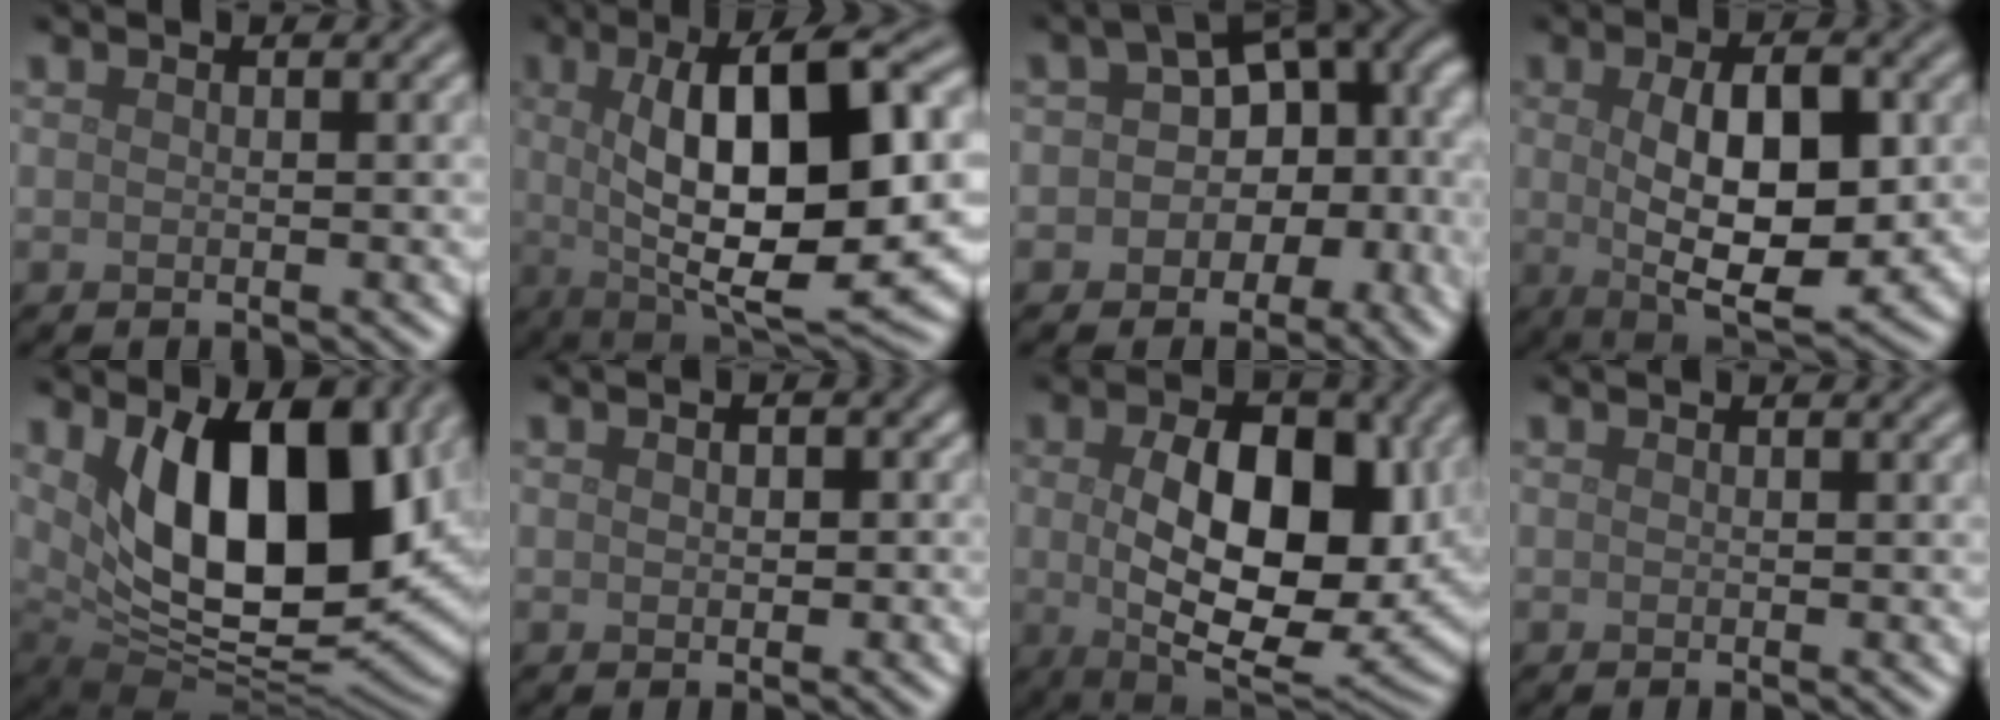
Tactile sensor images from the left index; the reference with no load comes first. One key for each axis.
{"total": 14.3, "fx": 1.6, "fy": 4.8, "fz": 13.4, "tx": -0.184, "ty": 0.008, "tz": 0.018}
{"total": 16.1, "fx": -0.5, "fy": 11.4, "fz": 11.4, "tx": -0.123, "ty": -0.011, "tz": 0.004}
{"total": 9.5, "fx": 0.2, "fy": 4.1, "fz": 8.5, "tx": -0.128, "ty": -0.004, "tz": 0.008}
{"total": 14.6, "fx": 3.8, "fy": 6.9, "fz": 12.3, "tx": -0.160, "ty": -0.015, "tz": 0.065}
{"total": 1.0, "fx": 0.0, "fy": 0.7, "fz": 0.6, "tx": -0.007, "ty": -0.001, "tz": 0.000}
{"total": 11.9, "fx": 0.6, "fy": 6.7, "fz": 9.8, "tx": -0.137, "ty": -0.012, "tz": 0.017}
{"total": 0.0}